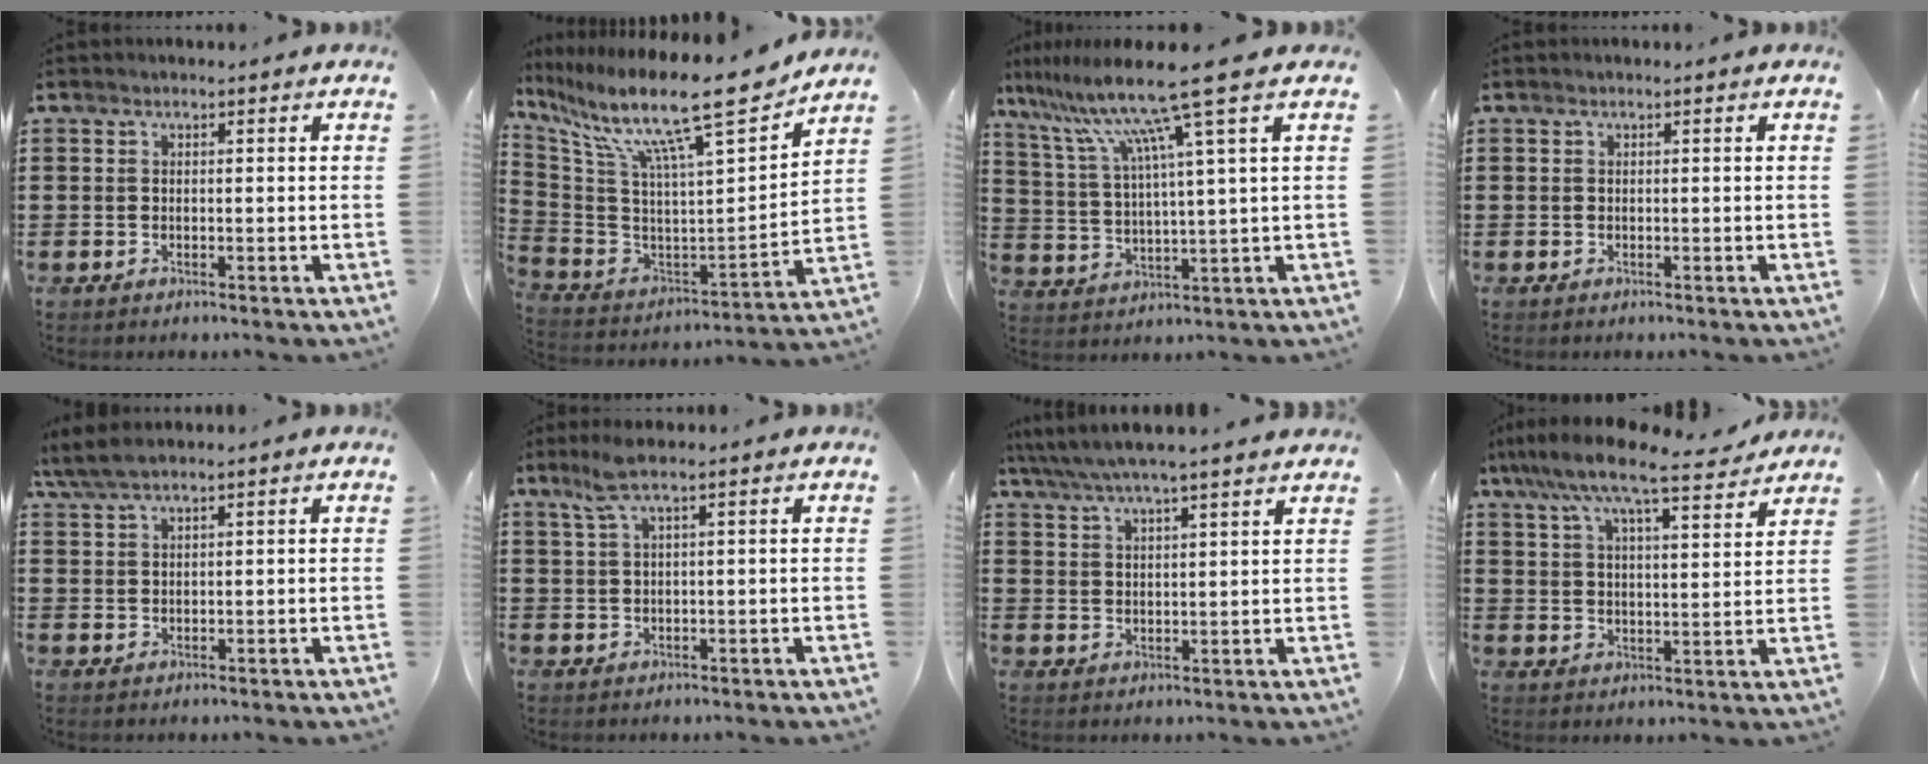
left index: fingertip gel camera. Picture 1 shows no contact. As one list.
[{"total": 15.3, "force": [11.4, 1.1, 10.2], "torque": [-0.211, -0.073, 0.178]}, {"total": 12.4, "force": [8.2, -0.6, 9.4], "torque": [-0.215, -0.034, 0.124]}, {"total": 0.0}, {"total": 3.4, "force": [2.5, 0.5, 2.2], "torque": [-0.048, 0.003, 0.048]}, {"total": 3.3, "force": [1.7, 0.3, 2.8], "torque": [-0.065, -0.003, 0.027]}, {"total": 4.7, "force": [4.0, 0.0, 2.4], "torque": [-0.059, -0.015, 0.070]}, {"total": 9.1, "force": [7.6, 1.3, 4.9], "torque": [-0.122, -0.030, 0.131]}]